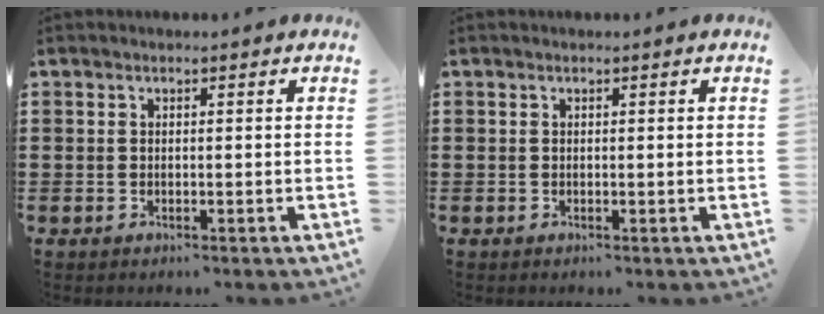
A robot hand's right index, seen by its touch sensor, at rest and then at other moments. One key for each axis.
{"total": 0.0}